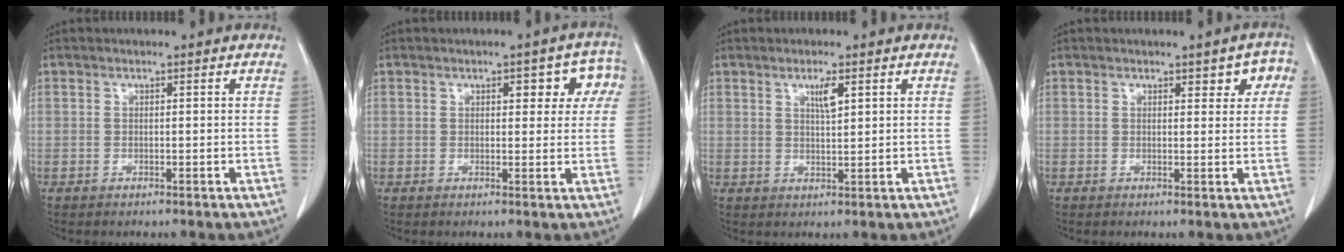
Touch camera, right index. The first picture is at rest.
{"total": 5.9, "force": [2.1, 3.0, 4.6], "torque": [-0.037, 0.022, 0.021]}
{"total": 2.7, "force": [1.4, 0.4, 2.3], "torque": [-0.042, -0.002, 0.026]}
{"total": 3.7, "force": [1.7, 1.8, 2.8], "torque": [-0.020, 0.009, 0.017]}